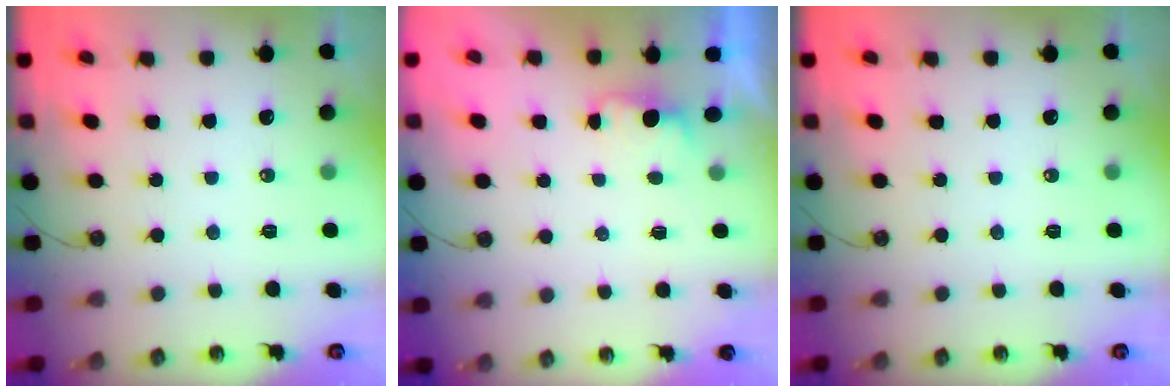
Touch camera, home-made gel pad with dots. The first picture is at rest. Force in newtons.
{"total": 1.0, "press": 0.7, "slide": 0.7}
{"total": 0.0}